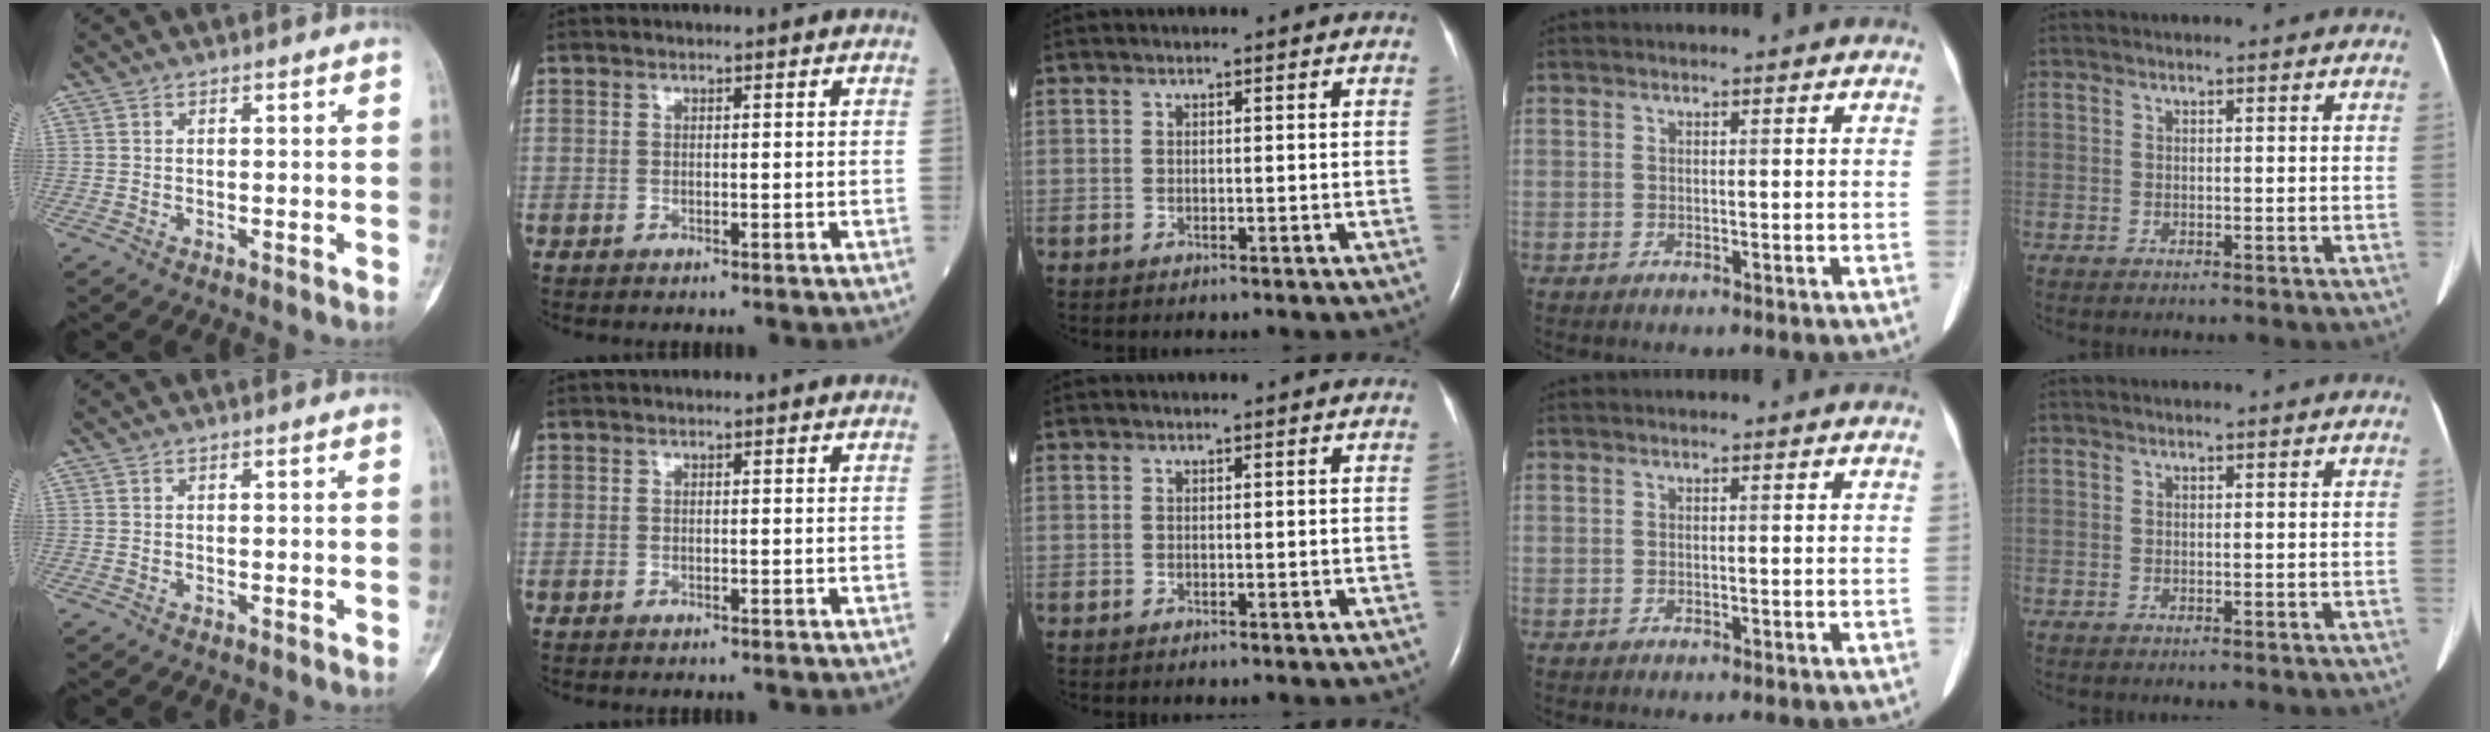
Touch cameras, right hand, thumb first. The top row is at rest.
{}